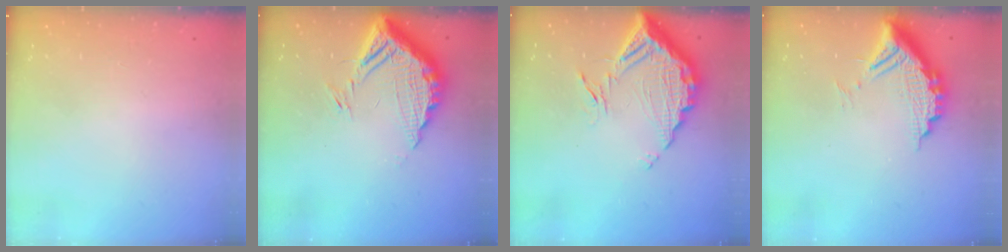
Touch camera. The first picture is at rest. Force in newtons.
{"total": 14.6, "press": 14.5, "slide": 1.3}
{"total": 13.9, "press": 13.9, "slide": 1.2}
{"total": 11.1, "press": 11.1, "slide": 0.8}